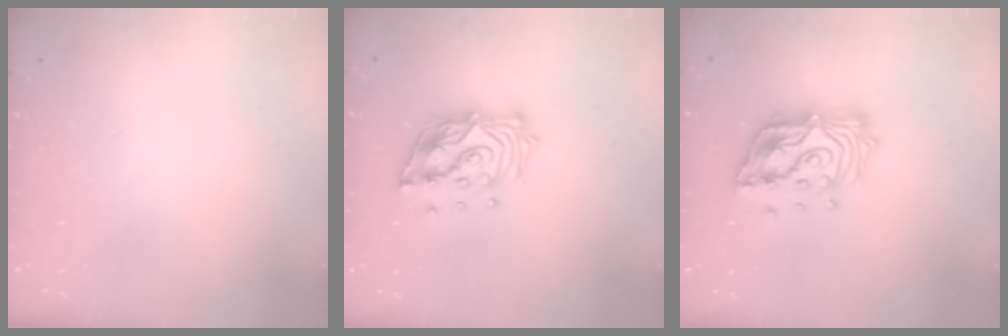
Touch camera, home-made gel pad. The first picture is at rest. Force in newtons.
{"total": 15.8, "press": 15.8, "slide": 1.1}
{"total": 17.0, "press": 16.8, "slide": 2.2}